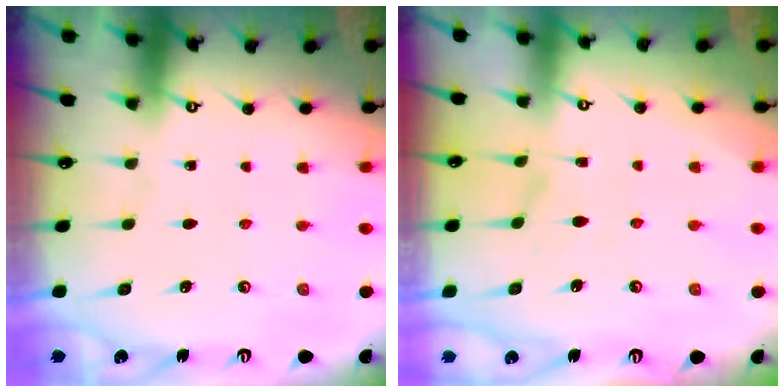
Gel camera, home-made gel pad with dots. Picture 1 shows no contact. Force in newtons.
{"total": 3.6, "press": 3.5, "slide": 0.9}